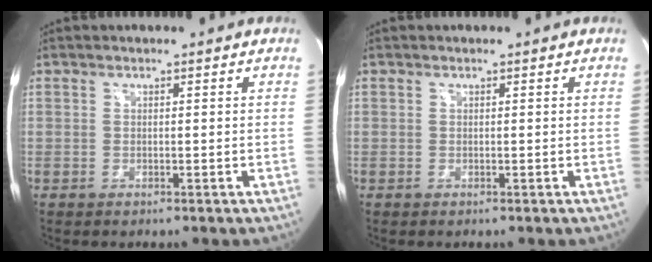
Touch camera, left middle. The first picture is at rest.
{"total": 0.0}